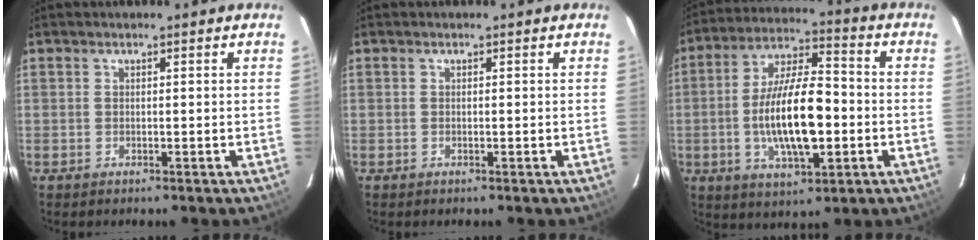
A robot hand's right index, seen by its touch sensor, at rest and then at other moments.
{"total": 0.0}
{"total": 15.5, "force": [-2.7, 5.7, 14.2], "torque": [-0.271, 0.000, -0.046]}